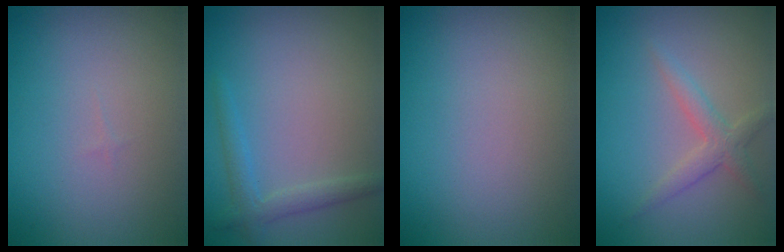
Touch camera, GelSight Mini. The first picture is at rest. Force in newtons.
{"total": 1.2, "press": 1.2, "slide": 0.1}
{"total": 0.0}
{"total": 2.2, "press": 2.2, "slide": 0.0}